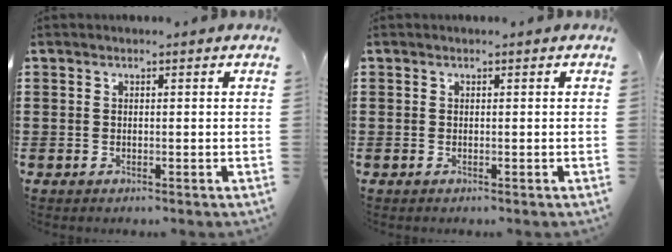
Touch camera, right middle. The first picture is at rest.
{"total": 0.0}